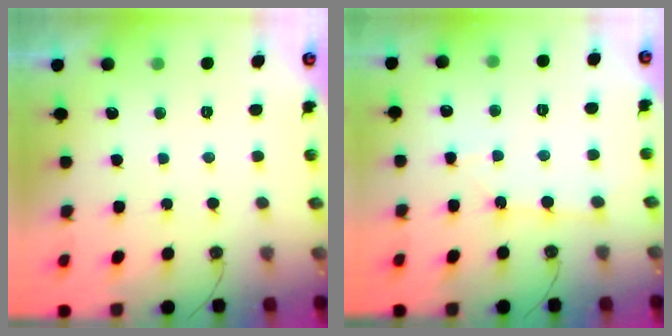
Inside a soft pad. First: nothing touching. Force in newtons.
{"total": 3.0, "press": 2.9, "slide": 0.4}